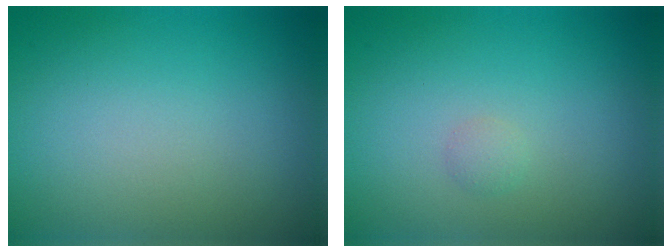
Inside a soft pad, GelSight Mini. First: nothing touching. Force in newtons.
{"total": 0.6, "press": 0.6, "slide": 0.1}